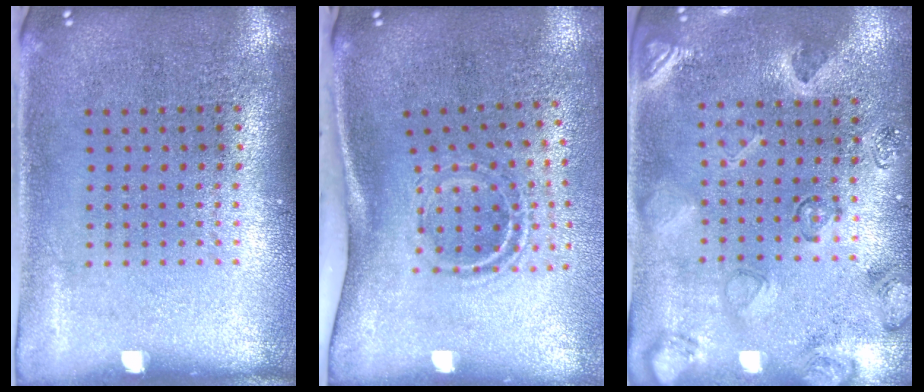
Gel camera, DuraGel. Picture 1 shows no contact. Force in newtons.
{"total": 1.9, "press": 1.2, "slide": 1.5}
{"total": 2.3, "press": 1.9, "slide": 1.3}